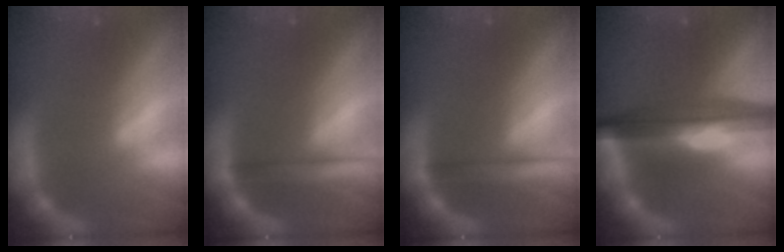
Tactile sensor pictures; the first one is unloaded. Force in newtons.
{"total": 2.9}
{"total": 2.9}
{"total": 10.1}